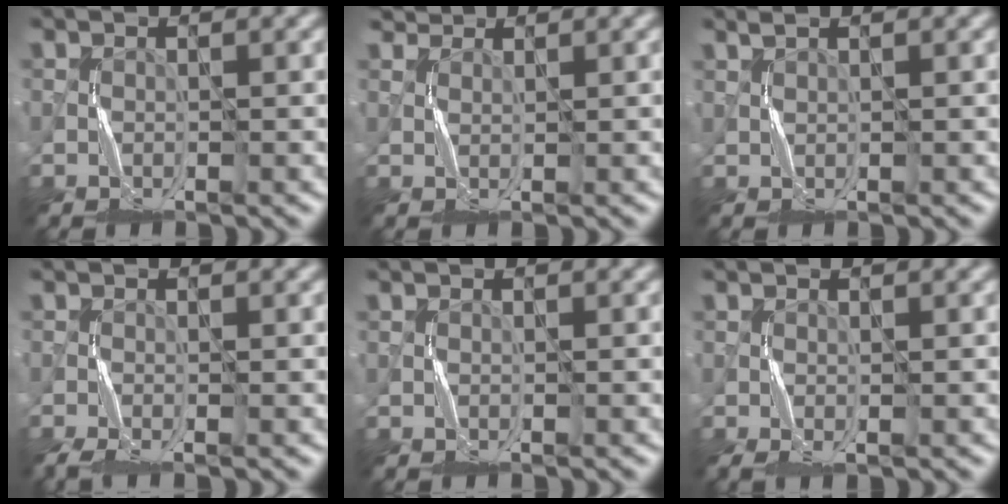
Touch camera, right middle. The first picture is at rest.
{"total": 1.6, "force": [1.5, 0.6, -0.2], "torque": [-0.002, 0.003, 0.030]}
{"total": 0.9, "force": [0.9, 0.1, 0.2], "torque": [-0.010, 0.000, 0.018]}
{"total": 2.4, "force": [-1.7, 0.5, 1.7], "torque": [-0.042, -0.004, -0.037]}
{"total": 0.0}
{"total": 1.3, "force": [-0.3, 0.3, 1.2], "torque": [-0.032, -0.004, -0.004]}